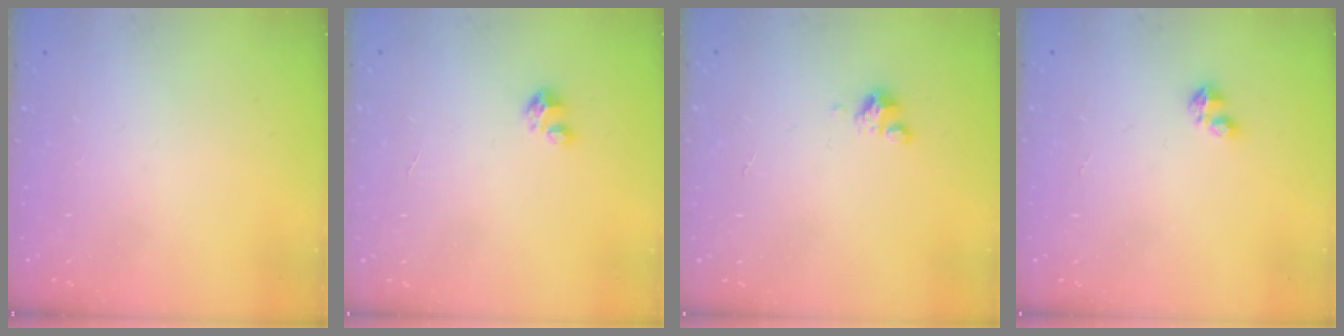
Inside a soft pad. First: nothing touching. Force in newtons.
{"total": 1.7, "press": 1.7, "slide": 0.1}
{"total": 2.5, "press": 2.5, "slide": 0.2}
{"total": 2.9, "press": 2.9, "slide": 0.5}